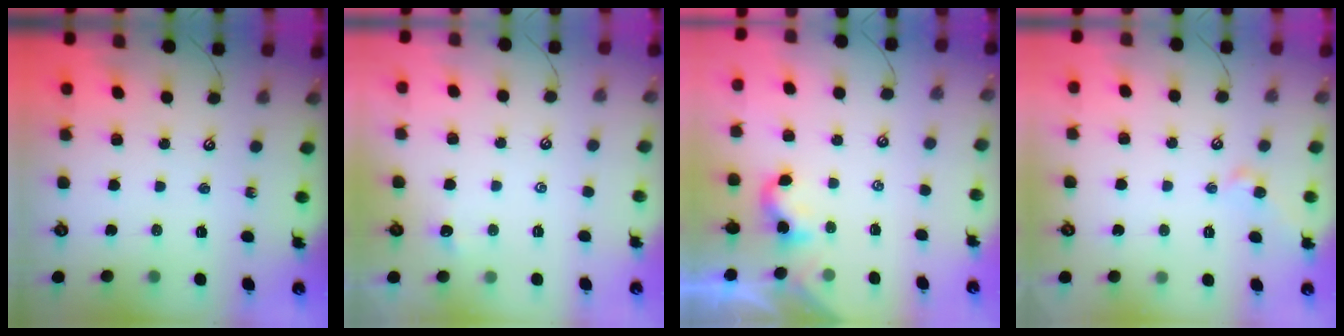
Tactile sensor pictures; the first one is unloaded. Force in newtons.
{"total": 3.0, "press": 2.9, "slide": 0.3}
{"total": 2.9, "press": 2.9, "slide": 0.2}
{"total": 2.5, "press": 2.5, "slide": 0.4}